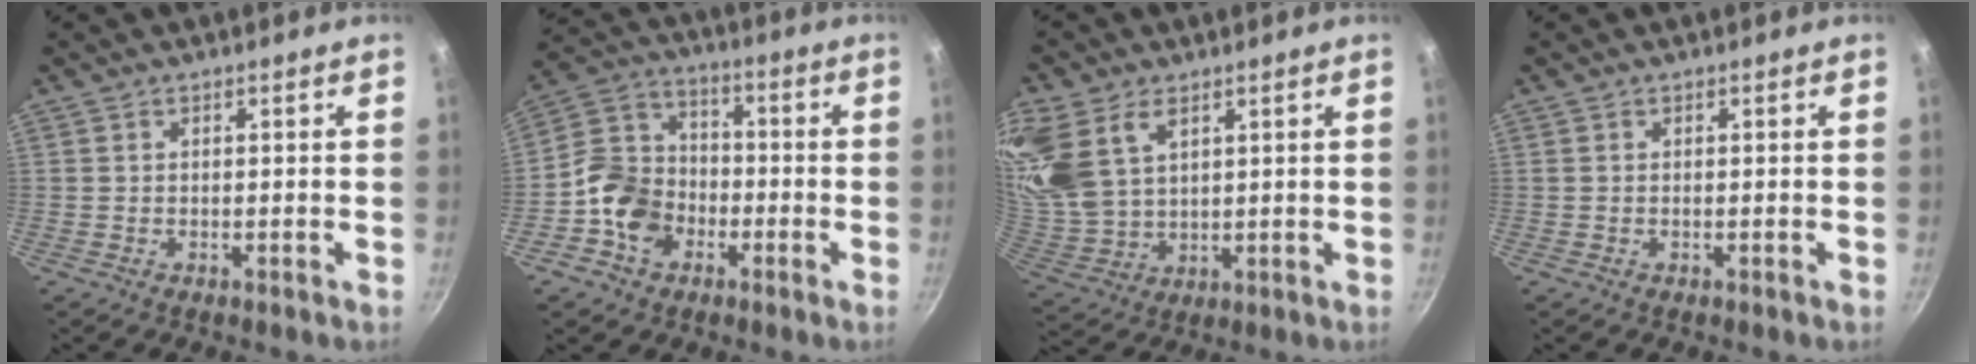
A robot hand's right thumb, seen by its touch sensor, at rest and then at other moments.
{"total": 11.5, "force": [-4.0, 9.0, 5.8], "torque": [-0.088, 0.038, -0.082]}
{"total": 17.3, "force": [7.0, 11.1, 11.2], "torque": [-0.273, -0.005, 0.149]}
{"total": 0.0}